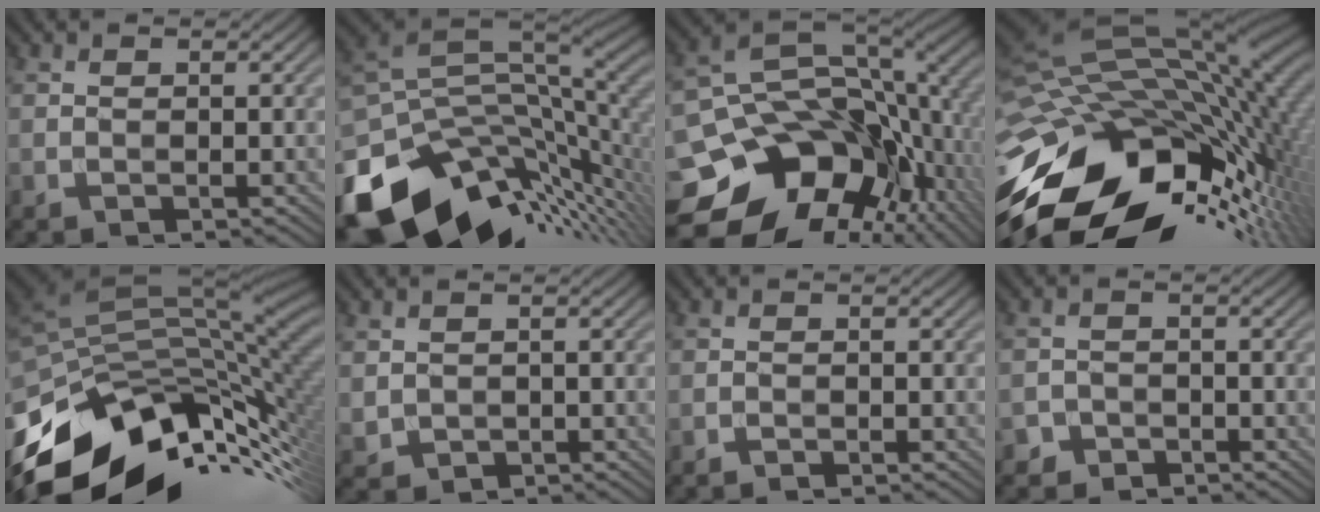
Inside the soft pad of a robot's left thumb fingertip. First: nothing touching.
{"total": 15.7, "force": [-7.2, 7.2, 11.9], "torque": [-0.258, -0.019, -0.124]}
{"total": 18.2, "force": [-5.8, 12.8, 11.6], "torque": [-0.234, -0.016, -0.071]}
{"total": 18.9, "force": [-6.5, 10.8, 14.1], "torque": [-0.306, -0.034, -0.102]}
{"total": 15.8, "force": [-8.4, 8.1, 10.6], "torque": [-0.231, -0.021, -0.148]}
{"total": 1.1, "force": [0.3, 1.0, 0.2], "torque": [-0.014, -0.003, 0.013]}
{"total": 0.7, "force": [-0.7, -0.1, 0.0], "torque": [-0.001, 0.002, -0.013]}
{"total": 1.9, "force": [-1.6, 0.9, -0.4], "torque": [0.011, 0.005, -0.033]}